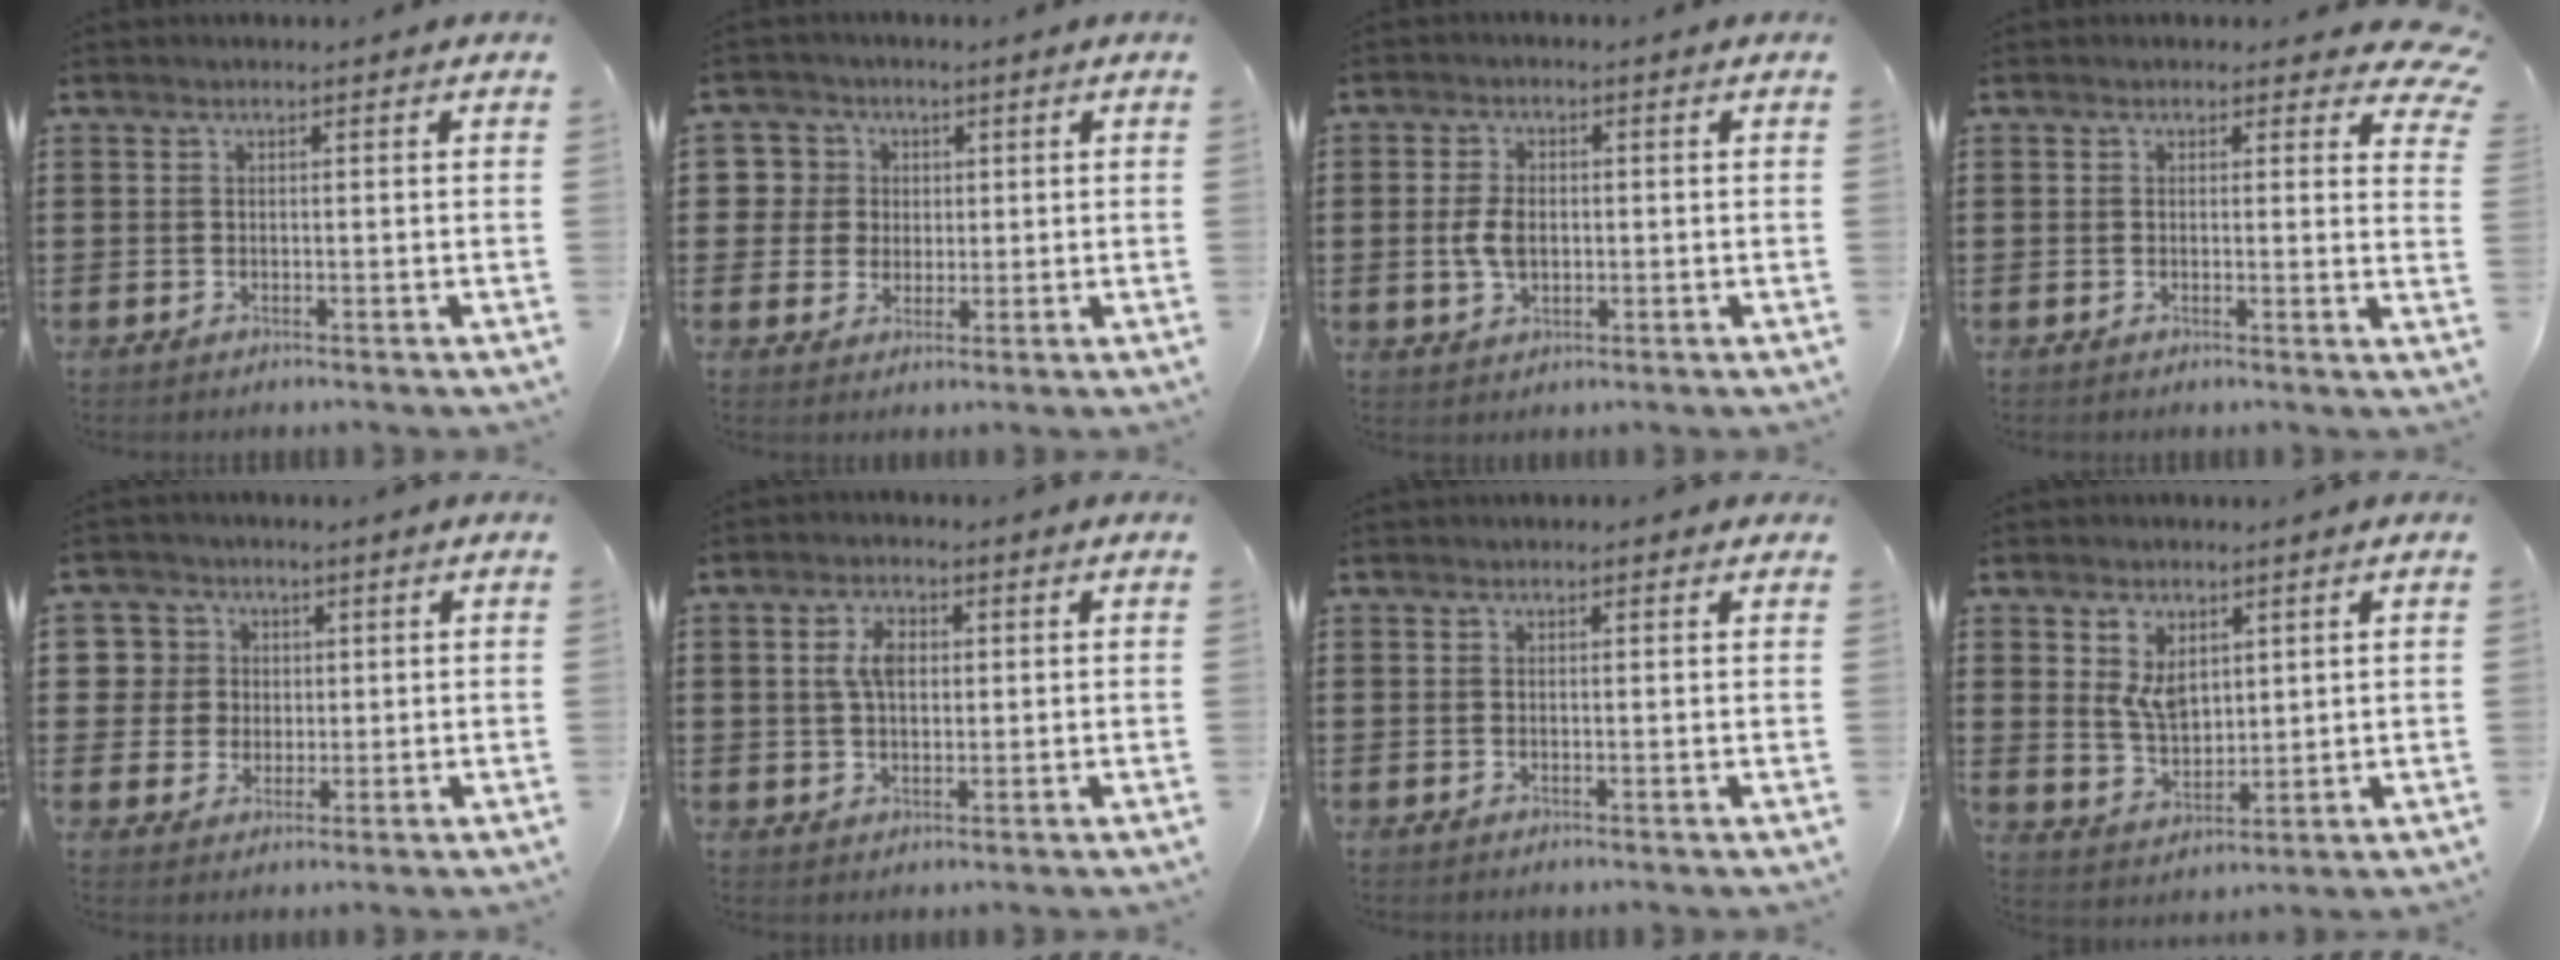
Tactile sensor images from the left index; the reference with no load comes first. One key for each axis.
{"total": 5.4, "fx": 1.5, "fy": 5.2, "fz": 0.2, "tx": -0.018, "ty": 0.007, "tz": 0.023}
{"total": 4.4, "fx": -0.1, "fy": 2.7, "fz": 3.5, "tx": -0.090, "ty": 0.000, "tz": -0.009}
{"total": 2.3, "fx": 1.8, "fy": 1.1, "fz": 0.9, "tx": -0.011, "ty": -0.004, "tz": 0.029}
{"total": 5.6, "fx": 1.6, "fy": 5.3, "fz": 0.3, "tx": -0.029, "ty": 0.010, "tz": 0.028}
{"total": 4.3, "fx": 1.0, "fy": 2.4, "fz": 3.4, "tx": -0.074, "ty": 0.013, "tz": 0.016}
{"total": 0.6, "fx": 0.5, "fy": 0.3, "fz": 0.3, "tx": -0.006, "ty": 0.003, "tz": 0.008}
{"total": 5.2, "fx": 2.6, "fy": 3.3, "fz": 3.2, "tx": -0.064, "ty": 0.006, "tz": 0.046}